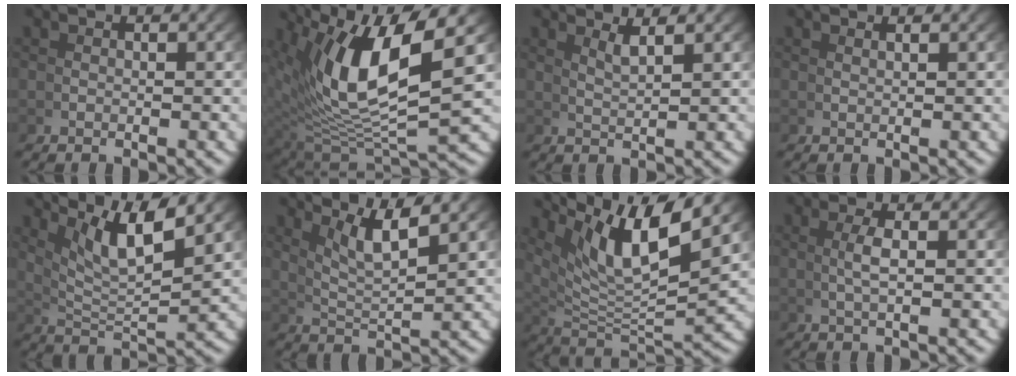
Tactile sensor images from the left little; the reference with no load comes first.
{"total": 12.8, "force": [2.6, 6.7, 10.6], "torque": [-0.209, -0.028, 0.068]}
{"total": 2.3, "force": [1.8, -0.9, 1.0], "torque": [-0.015, -0.004, 0.041]}
{"total": 1.2, "force": [0.9, -0.8, 0.0], "torque": [0.006, 0.003, 0.018]}
{"total": 7.4, "force": [4.7, 1.8, 5.4], "torque": [-0.082, 0.002, 0.086]}
{"total": 4.6, "force": [3.2, 0.4, 3.4], "torque": [-0.056, -0.005, 0.063]}
{"total": 11.2, "force": [5.2, 4.6, 8.9], "torque": [-0.160, 0.007, 0.089]}
{"total": 1.5, "force": [0.4, -0.7, 1.2], "torque": [-0.027, 0.004, 0.012]}